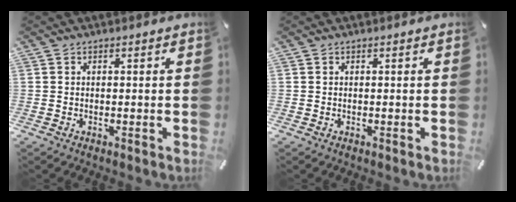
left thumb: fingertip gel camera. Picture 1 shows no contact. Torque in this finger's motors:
{"motor_torque": [-0.20, -0.19, 0.02, -0.02, 0.00]}